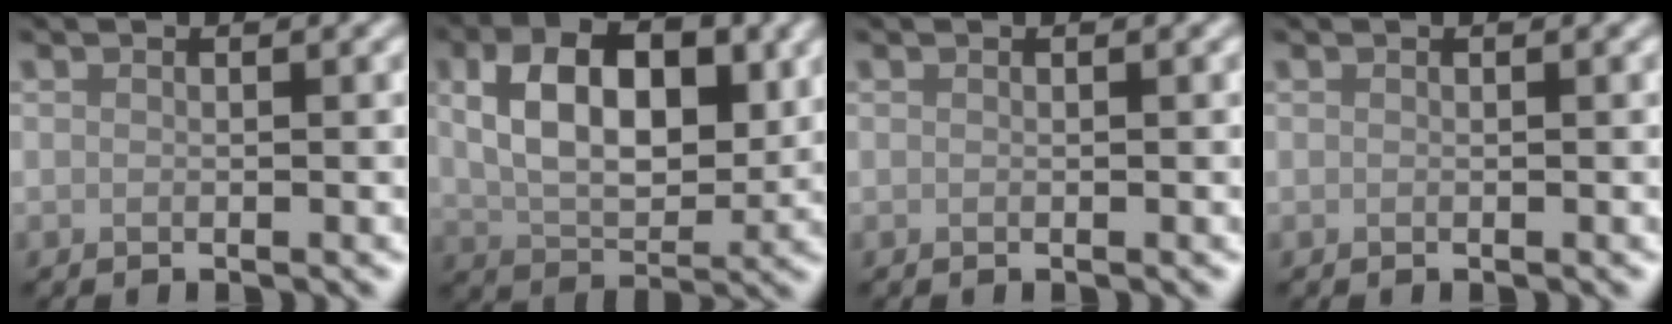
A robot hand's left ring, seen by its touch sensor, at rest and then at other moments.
{"total": 8.4, "force": [1.8, 4.9, 6.6], "torque": [-0.109, 0.007, 0.032]}
{"total": 0.0}
{"total": 0.0}